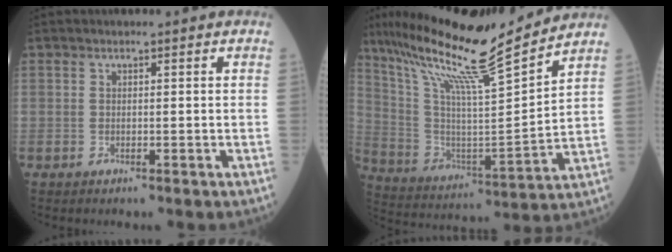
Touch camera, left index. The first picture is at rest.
{"total": 21.1, "force": [17.3, -0.4, 12.0], "torque": [-0.215, -0.008, 0.296]}